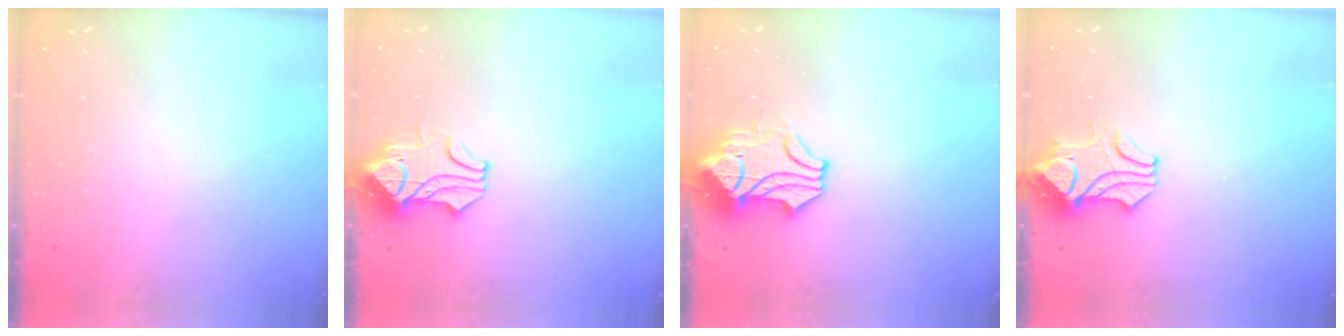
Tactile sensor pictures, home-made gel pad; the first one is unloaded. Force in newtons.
{"total": 0.9, "press": 0.7, "slide": 0.5}
{"total": 4.2, "press": 4.1, "slide": 1.2}
{"total": 1.1, "press": 0.6, "slide": 0.9}